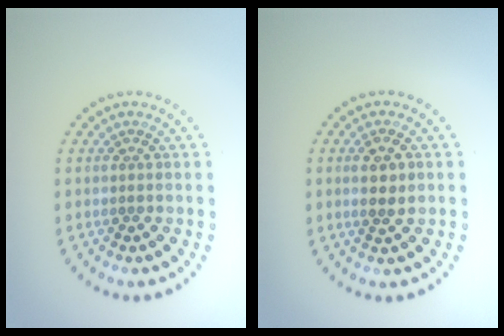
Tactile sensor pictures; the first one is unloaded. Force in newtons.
{"total": 1.7, "press": 1.6, "slide": 0.4}